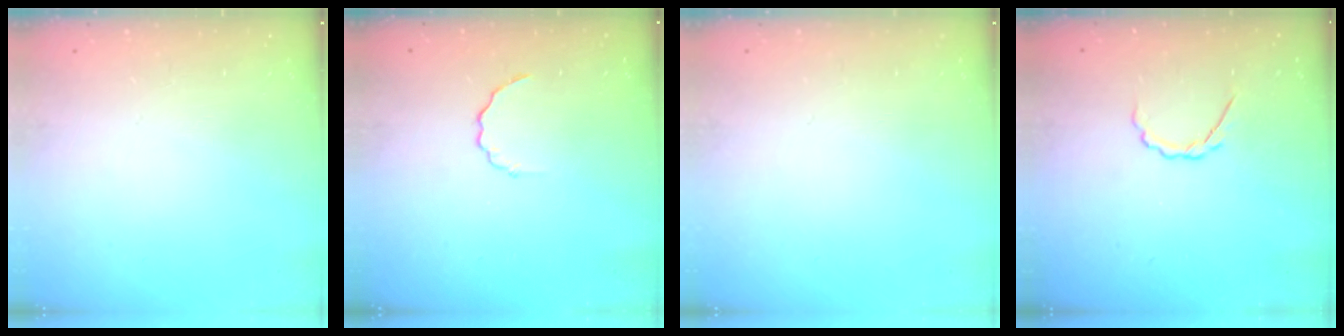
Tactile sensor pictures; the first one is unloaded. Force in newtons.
{"total": 2.9, "press": 2.8, "slide": 0.8}
{"total": 0.0}
{"total": 2.4, "press": 2.3, "slide": 0.7}